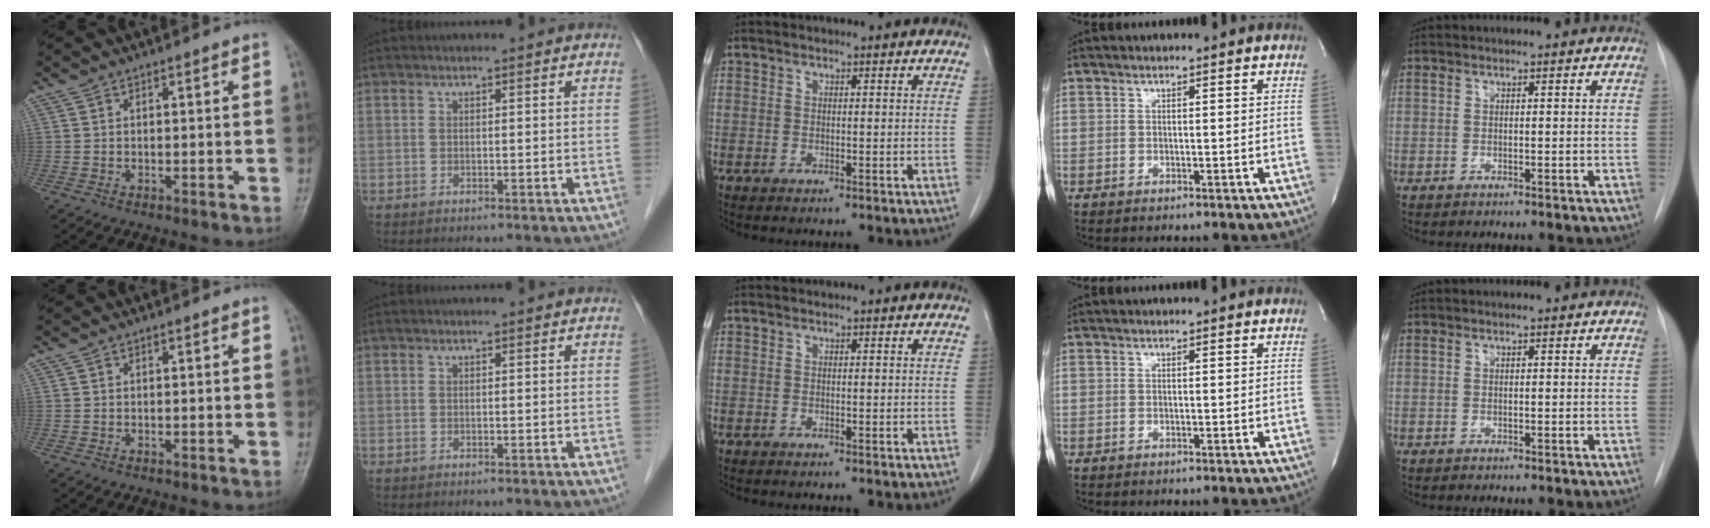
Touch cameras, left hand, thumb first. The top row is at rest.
{}